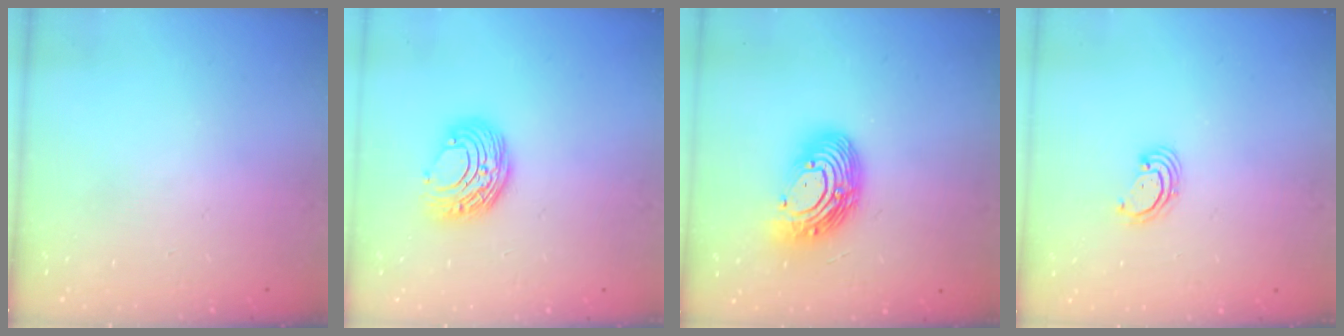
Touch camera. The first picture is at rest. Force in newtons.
{"total": 8.9, "press": 8.9, "slide": 0.3}
{"total": 14.5, "press": 14.4, "slide": 1.3}
{"total": 2.8, "press": 2.8, "slide": 0.3}